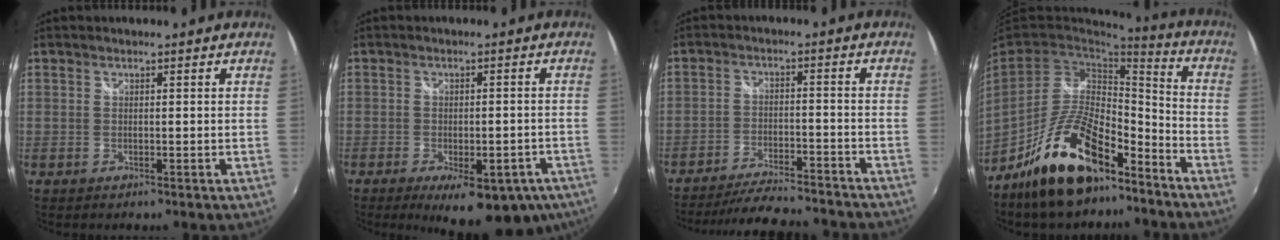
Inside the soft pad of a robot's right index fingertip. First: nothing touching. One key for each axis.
{"total": 15.8, "fx": -10.4, "fy": 5.9, "fz": 10.3, "tx": -0.155, "ty": -0.026, "tz": -0.126}
{"total": 19.3, "fx": -17.5, "fy": 3.6, "fz": 7.3, "tx": -0.150, "ty": -0.008, "tz": -0.238}
{"total": 19.4, "fx": -13.2, "fy": 7.5, "fz": 12.1, "tx": -0.230, "ty": 0.005, "tz": -0.223}